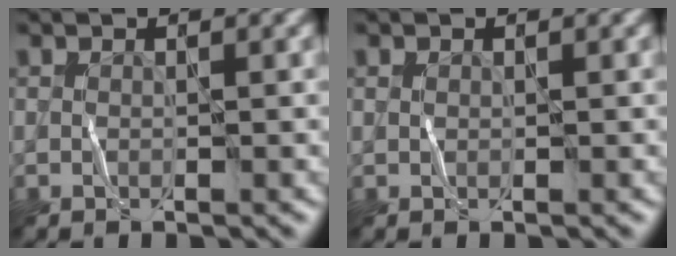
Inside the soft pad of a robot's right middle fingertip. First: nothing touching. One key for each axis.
{"total": 0.0}